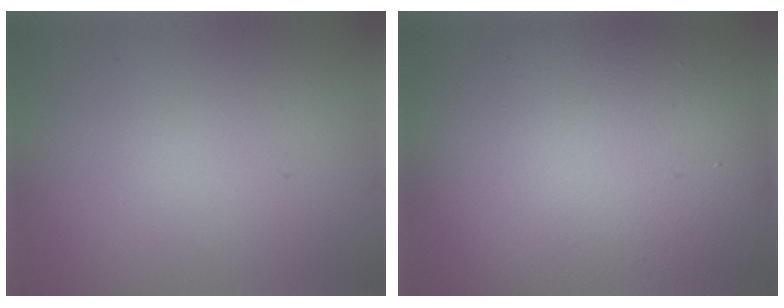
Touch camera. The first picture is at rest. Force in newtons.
{"total": 13.8, "press": 13.8, "slide": 0.7}